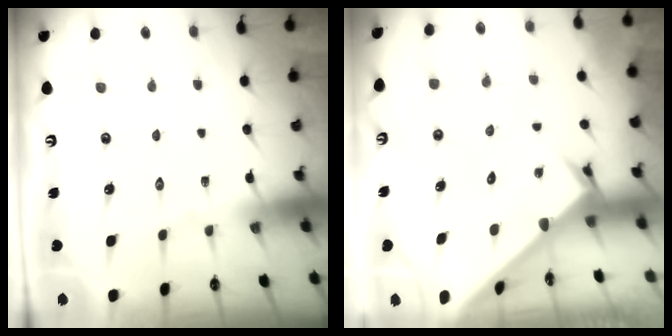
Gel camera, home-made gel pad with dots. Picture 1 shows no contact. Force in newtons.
{"total": 2.6, "press": 2.6, "slide": 0.3}